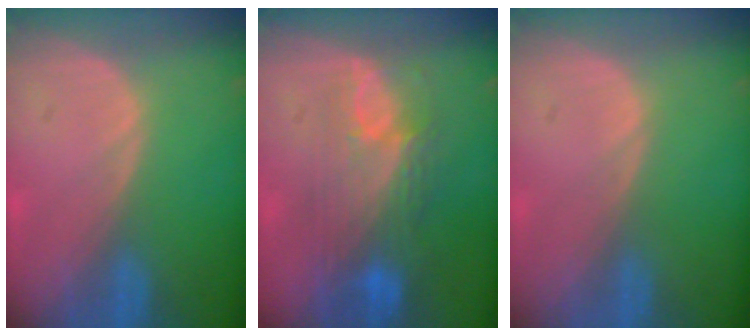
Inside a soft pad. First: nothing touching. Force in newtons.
{"total": 9.5, "press": 8.3, "slide": 4.6}
{"total": 0.0}